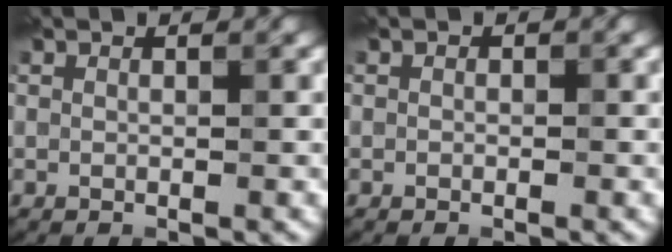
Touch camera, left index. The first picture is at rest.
{"total": 0.7, "force": [-0.6, 0.0, -0.4], "torque": [0.005, -0.004, -0.004]}